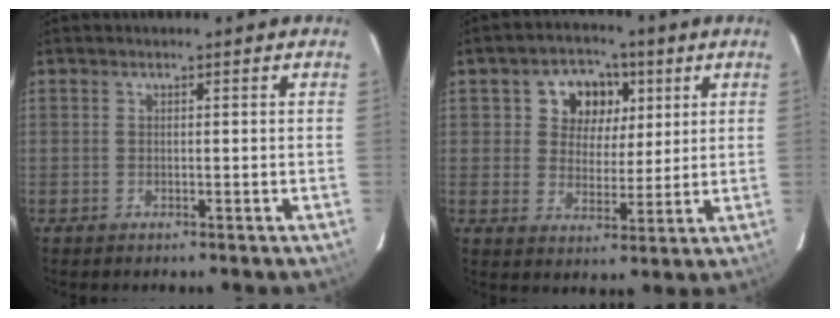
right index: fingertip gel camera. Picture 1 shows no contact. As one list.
[{"total": 8.9, "force": [3.0, 7.4, 4.0], "torque": [-0.078, 0.015, 0.049]}]